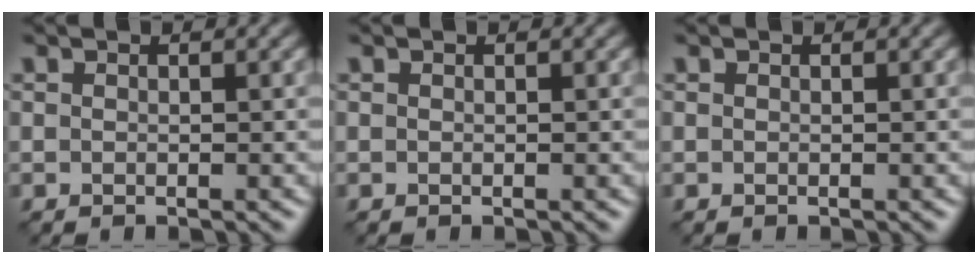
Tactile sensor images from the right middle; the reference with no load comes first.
{"total": 0.0}
{"total": 0.0}